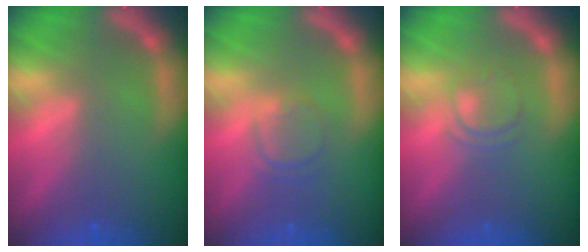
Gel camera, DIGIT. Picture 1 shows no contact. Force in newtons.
{"total": 2.4}
{"total": 2.4}